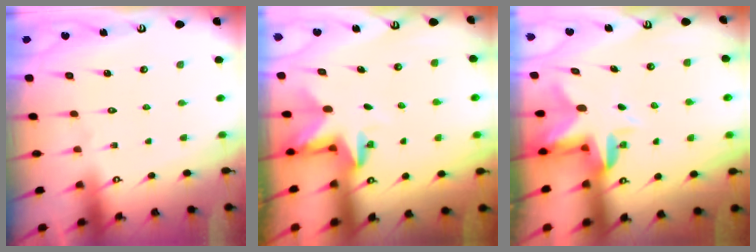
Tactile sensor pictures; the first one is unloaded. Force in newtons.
{"total": 2.8, "press": 2.8, "slide": 0.2}
{"total": 4.6, "press": 4.6, "slide": 0.6}